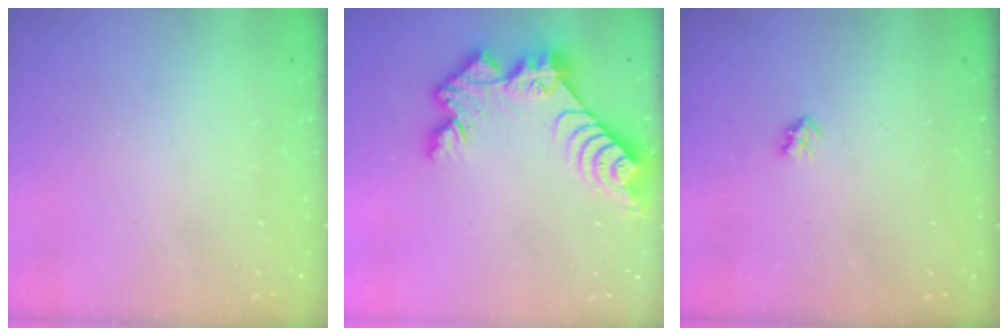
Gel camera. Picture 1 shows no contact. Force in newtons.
{"total": 12.4, "press": 12.3, "slide": 1.4}
{"total": 2.4, "press": 2.4, "slide": 0.4}